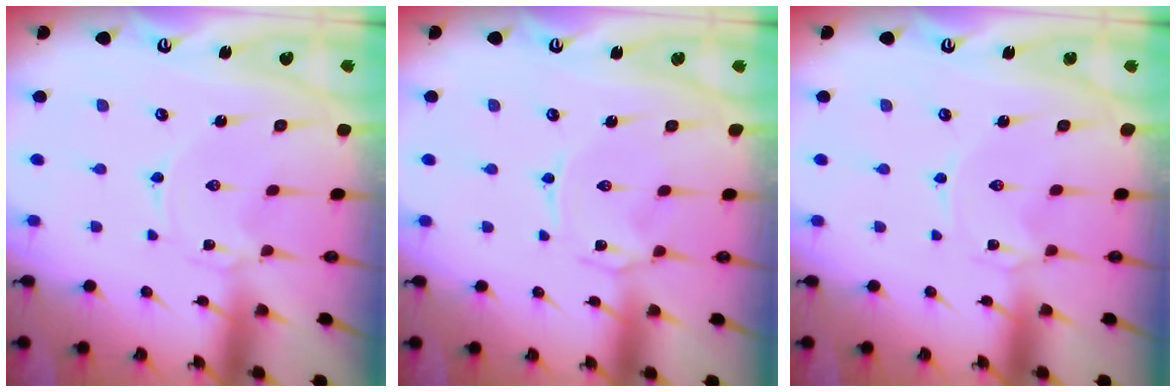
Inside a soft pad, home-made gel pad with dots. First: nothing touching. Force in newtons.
{"total": 1.2, "press": 1.1, "slide": 0.4}
{"total": 0.0}